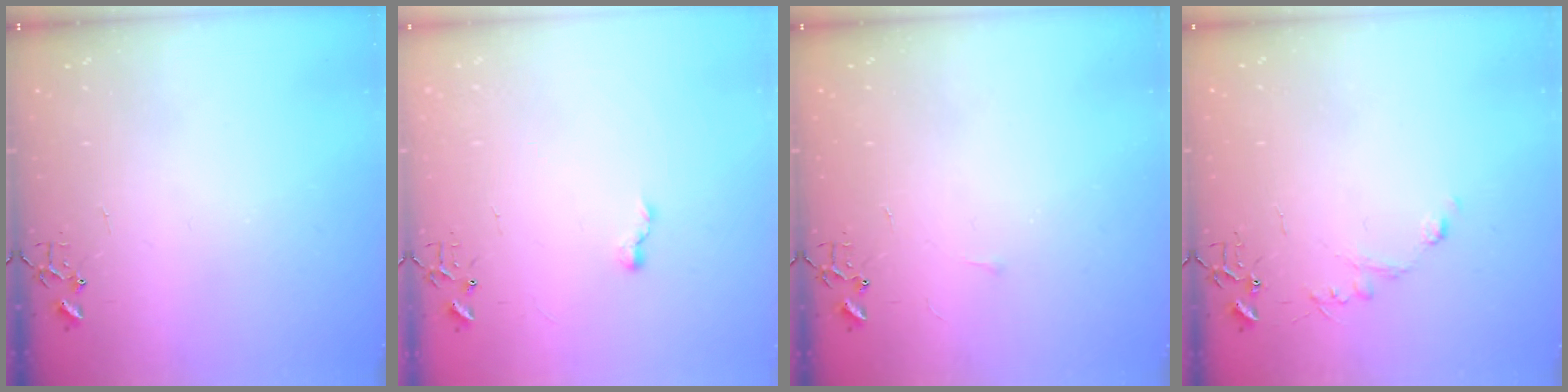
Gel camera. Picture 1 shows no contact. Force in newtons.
{"total": 5.7, "press": 5.6, "slide": 0.7}
{"total": 3.3, "press": 3.2, "slide": 0.5}
{"total": 5.5, "press": 5.5, "slide": 0.6}